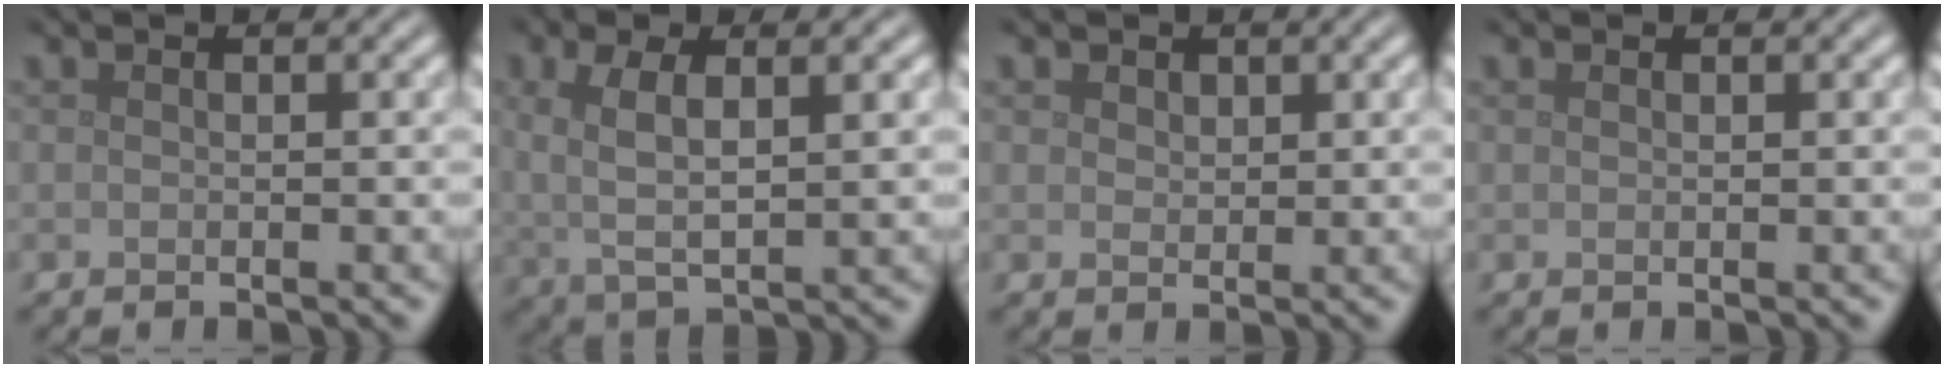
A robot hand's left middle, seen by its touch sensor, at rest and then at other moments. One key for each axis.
{"total": 4.6, "fx": 1.1, "fy": 1.8, "fz": 4.1, "tx": -0.088, "ty": -0.001, "tz": 0.024}
{"total": 1.2, "fx": 0.8, "fy": 0.8, "fz": 0.3, "tx": -0.007, "ty": 0.000, "tz": 0.013}
{"total": 0.0}